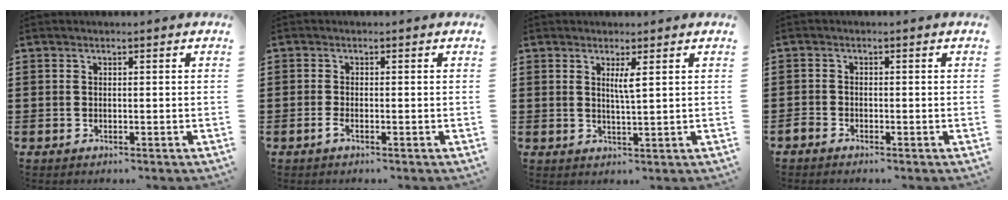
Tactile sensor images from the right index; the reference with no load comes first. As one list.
[{"total": 1.4, "force": [-0.8, 0.1, 1.2], "torque": [-0.036, -0.011, -0.018]}, {"total": 2.3, "force": [0.9, -0.1, 2.1], "torque": [-0.044, -0.003, 0.014]}, {"total": 1.2, "force": [-1.2, 0.3, 0.2], "torque": [-0.006, 0.000, -0.025]}]